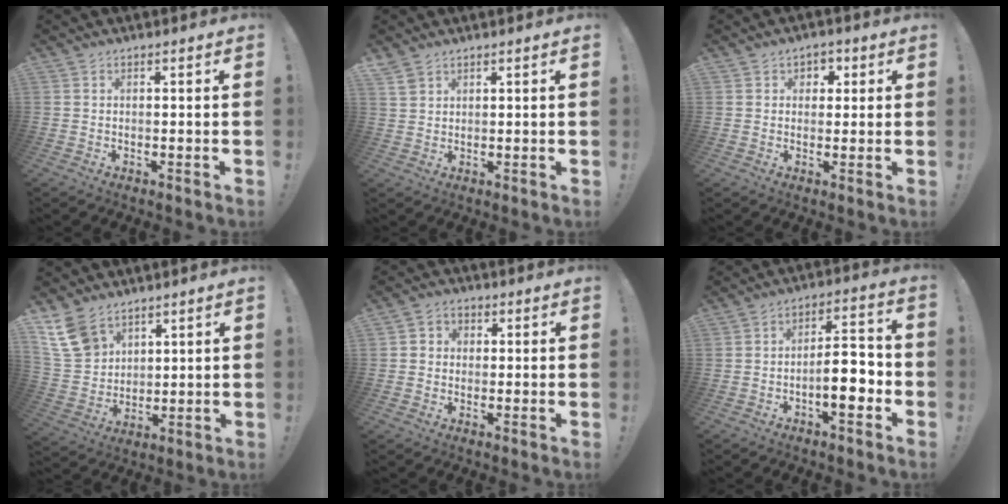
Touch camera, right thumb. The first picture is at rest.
{"total": 3.2, "force": [2.5, 1.7, 1.1], "torque": [-0.024, -0.011, 0.050]}
{"total": 3.5, "force": [0.7, 3.3, 0.8], "torque": [-0.009, 0.000, 0.011]}
{"total": 12.2, "force": [7.8, 8.0, 5.0], "torque": [-0.097, -0.034, 0.160]}
{"total": 3.7, "force": [-0.4, 3.4, 1.2], "torque": [-0.009, 0.006, -0.010]}
{"total": 11.1, "force": [-3.5, 4.0, 9.7], "torque": [-0.136, 0.015, -0.065]}